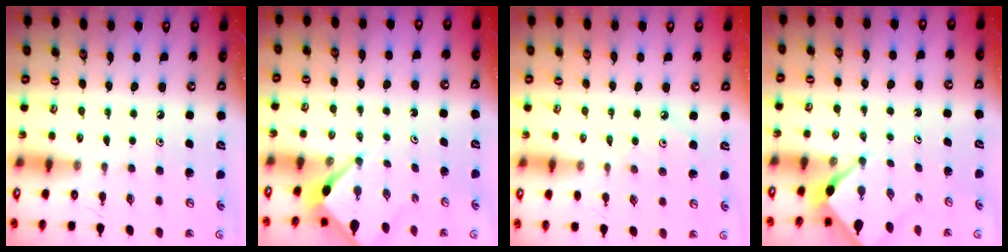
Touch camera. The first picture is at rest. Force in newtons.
{"total": 2.8, "press": 2.8, "slide": 0.2}
{"total": 2.1, "press": 2.1, "slide": 0.4}
{"total": 2.3, "press": 2.3, "slide": 0.3}